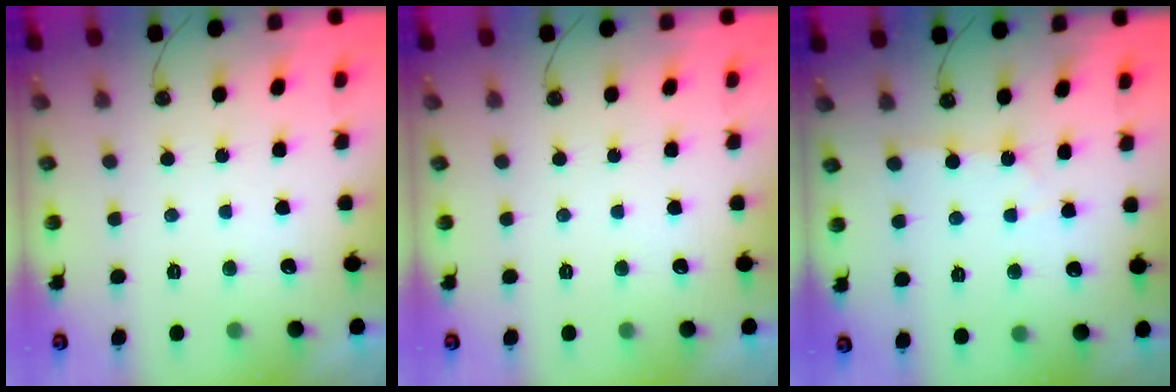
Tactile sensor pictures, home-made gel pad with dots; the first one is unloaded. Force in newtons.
{"total": 0.0}
{"total": 1.8, "press": 1.8, "slide": 0.3}